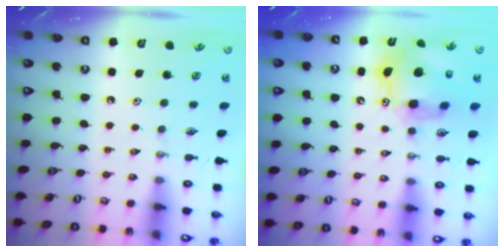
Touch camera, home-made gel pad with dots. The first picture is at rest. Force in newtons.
{"total": 14.1, "press": 14.0, "slide": 1.1}